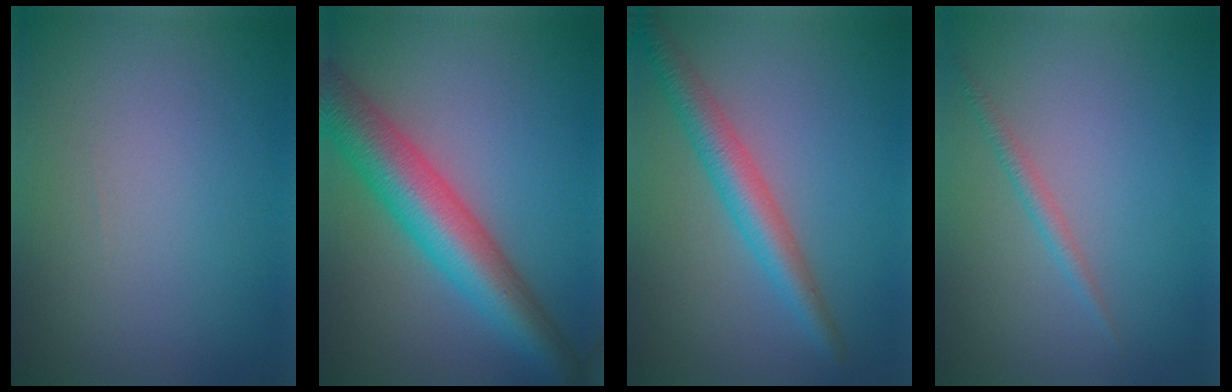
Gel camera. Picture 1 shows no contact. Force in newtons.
{"total": 8.3, "press": 8.3, "slide": 0.1}
{"total": 4.0, "press": 4.0, "slide": 0.0}
{"total": 1.3, "press": 1.3, "slide": 0.1}